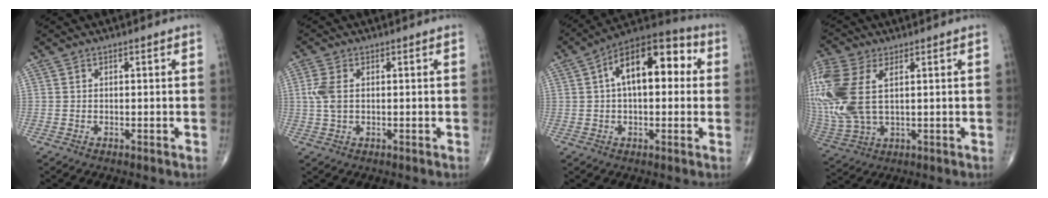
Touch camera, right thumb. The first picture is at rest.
{"total": 4.0, "force": [0.5, 2.2, 3.3], "torque": [-0.092, 0.006, 0.009]}
{"total": 15.9, "force": [3.1, 8.2, 13.2], "torque": [-0.182, 0.040, 0.038]}
{"total": 18.1, "force": [3.9, 10.0, 14.6], "torque": [-0.382, -0.001, 0.081]}